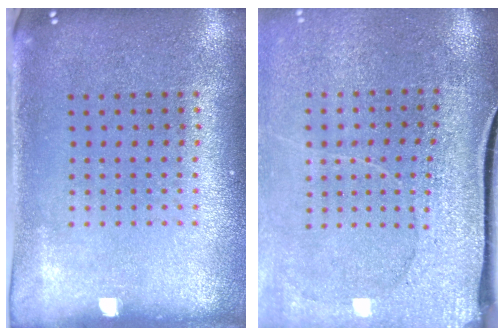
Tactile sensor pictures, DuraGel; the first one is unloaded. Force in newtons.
{"total": 3.3, "press": 2.9, "slide": 1.5}